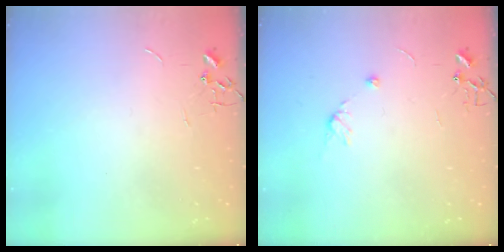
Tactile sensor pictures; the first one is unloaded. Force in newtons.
{"total": 6.2, "press": 6.2, "slide": 0.7}